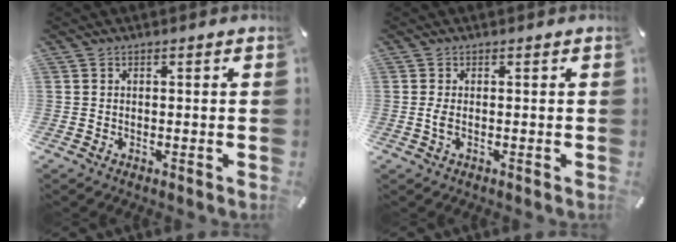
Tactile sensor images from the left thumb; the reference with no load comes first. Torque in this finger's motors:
{"motor_torque": [0.41, 0.33, 0.34, -0.07, 0.02]}